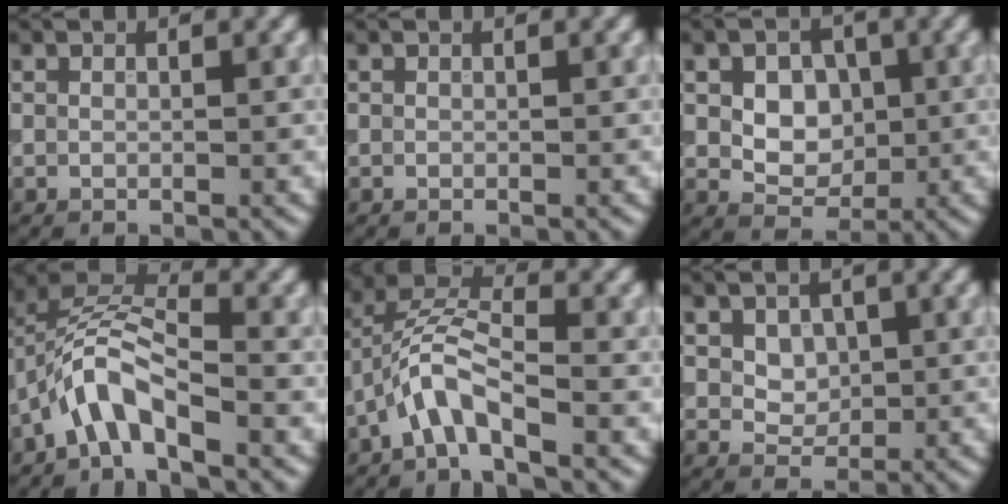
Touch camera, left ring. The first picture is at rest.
{"total": 0.0}
{"total": 4.8, "force": [0.5, 3.6, 3.2], "torque": [-0.045, -0.001, 0.002]}
{"total": 5.5, "force": [-2.9, 1.7, 4.3], "torque": [-0.084, 0.016, -0.064]}
{"total": 4.8, "force": [-2.5, 1.3, 3.8], "torque": [-0.081, 0.018, -0.055]}
{"total": 2.4, "force": [0.7, 1.9, 1.3], "torque": [-0.022, -0.009, 0.023]}